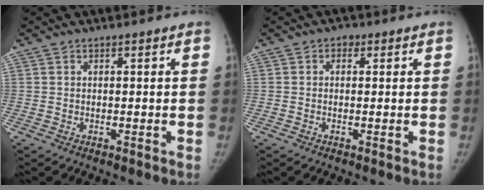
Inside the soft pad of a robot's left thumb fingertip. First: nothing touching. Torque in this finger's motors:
{"motor_torque": [0.27, 0.22, 0.41, 0.03, 0.06]}